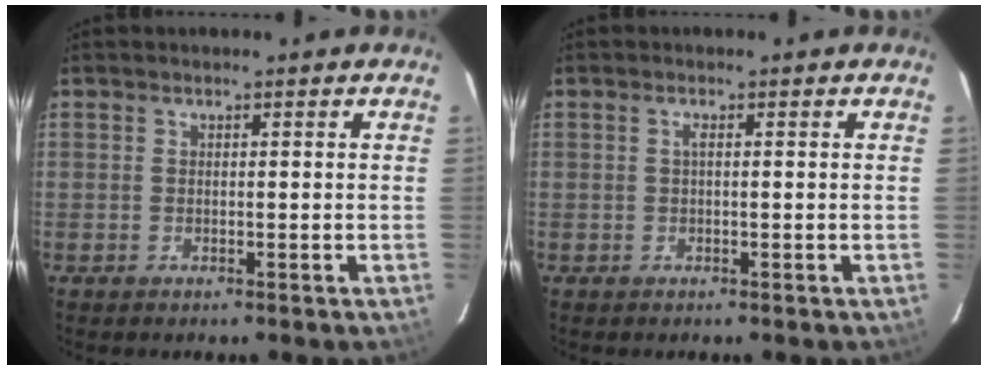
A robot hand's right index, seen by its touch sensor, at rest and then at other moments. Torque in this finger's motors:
{"motor_torque": [0.14, 0.16, 0.12, 0.03]}